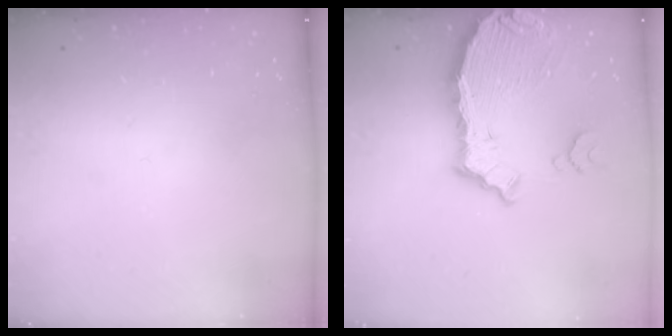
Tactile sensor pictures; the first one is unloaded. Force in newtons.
{"total": 12.6, "press": 12.5, "slide": 1.7}